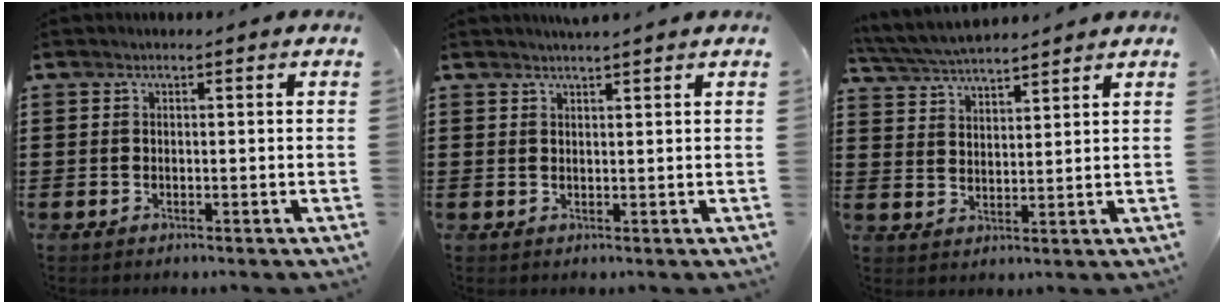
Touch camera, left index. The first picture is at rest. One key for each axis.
{"total": 1.4, "fx": 1.3, "fy": -0.1, "fz": 0.4, "tx": -0.009, "ty": 0.000, "tz": 0.026}
{"total": 4.7, "fx": 4.5, "fy": 0.2, "fz": 1.1, "tx": -0.038, "ty": -0.018, "tz": 0.081}